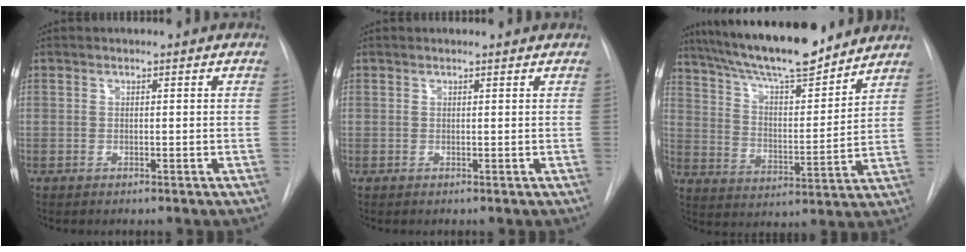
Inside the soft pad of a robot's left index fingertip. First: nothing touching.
{"total": 1.5, "force": [1.5, 0.0, 0.1], "torque": [-0.011, 0.008, 0.017]}
{"total": 18.9, "force": [16.2, 2.7, 9.2], "torque": [-0.164, 0.011, 0.265]}